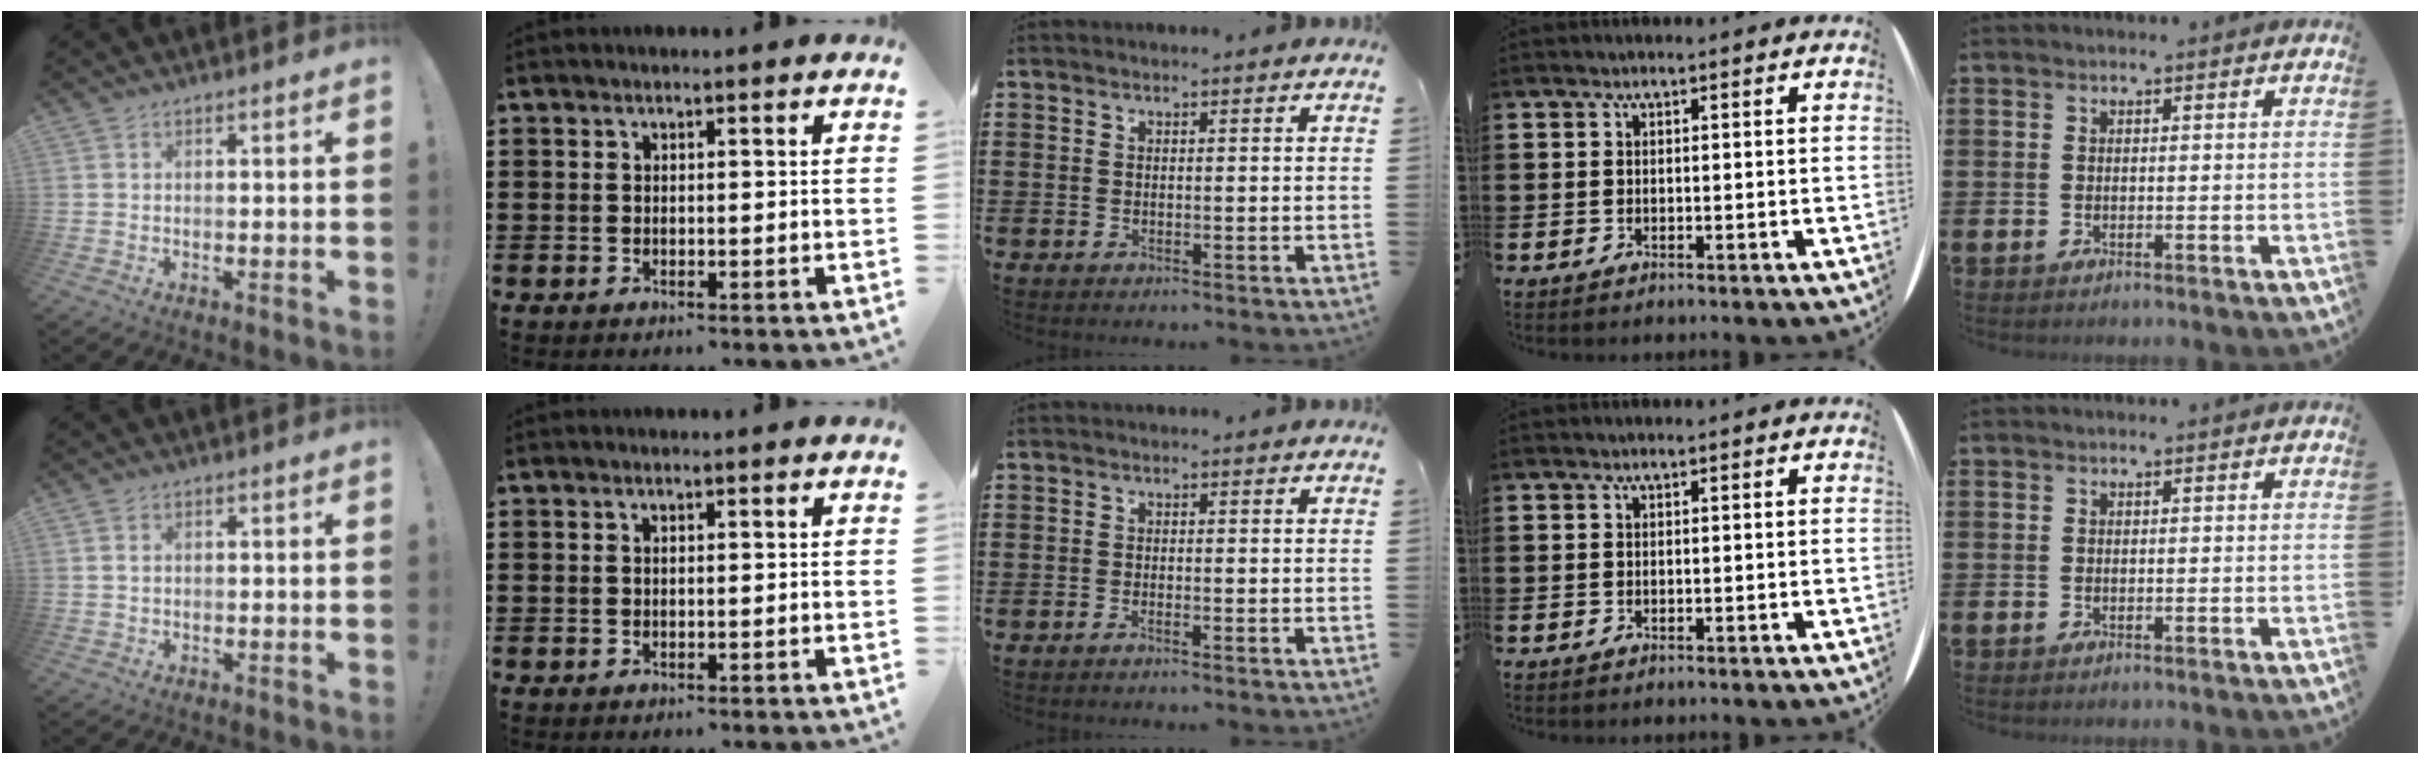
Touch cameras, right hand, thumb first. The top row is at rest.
{"thumb": {"total": 1.1, "force": [0.4, 0.8, 0.7], "torque": [-0.021, 0.006, 0.009]}, "index": {"total": 0.6, "force": [0.2, 0.2, 0.5], "torque": [-0.011, 0.001, 0.004]}, "middle": {"total": 0.8, "force": [-0.6, 0.0, 0.6], "torque": [-0.010, -0.003, -0.010]}}